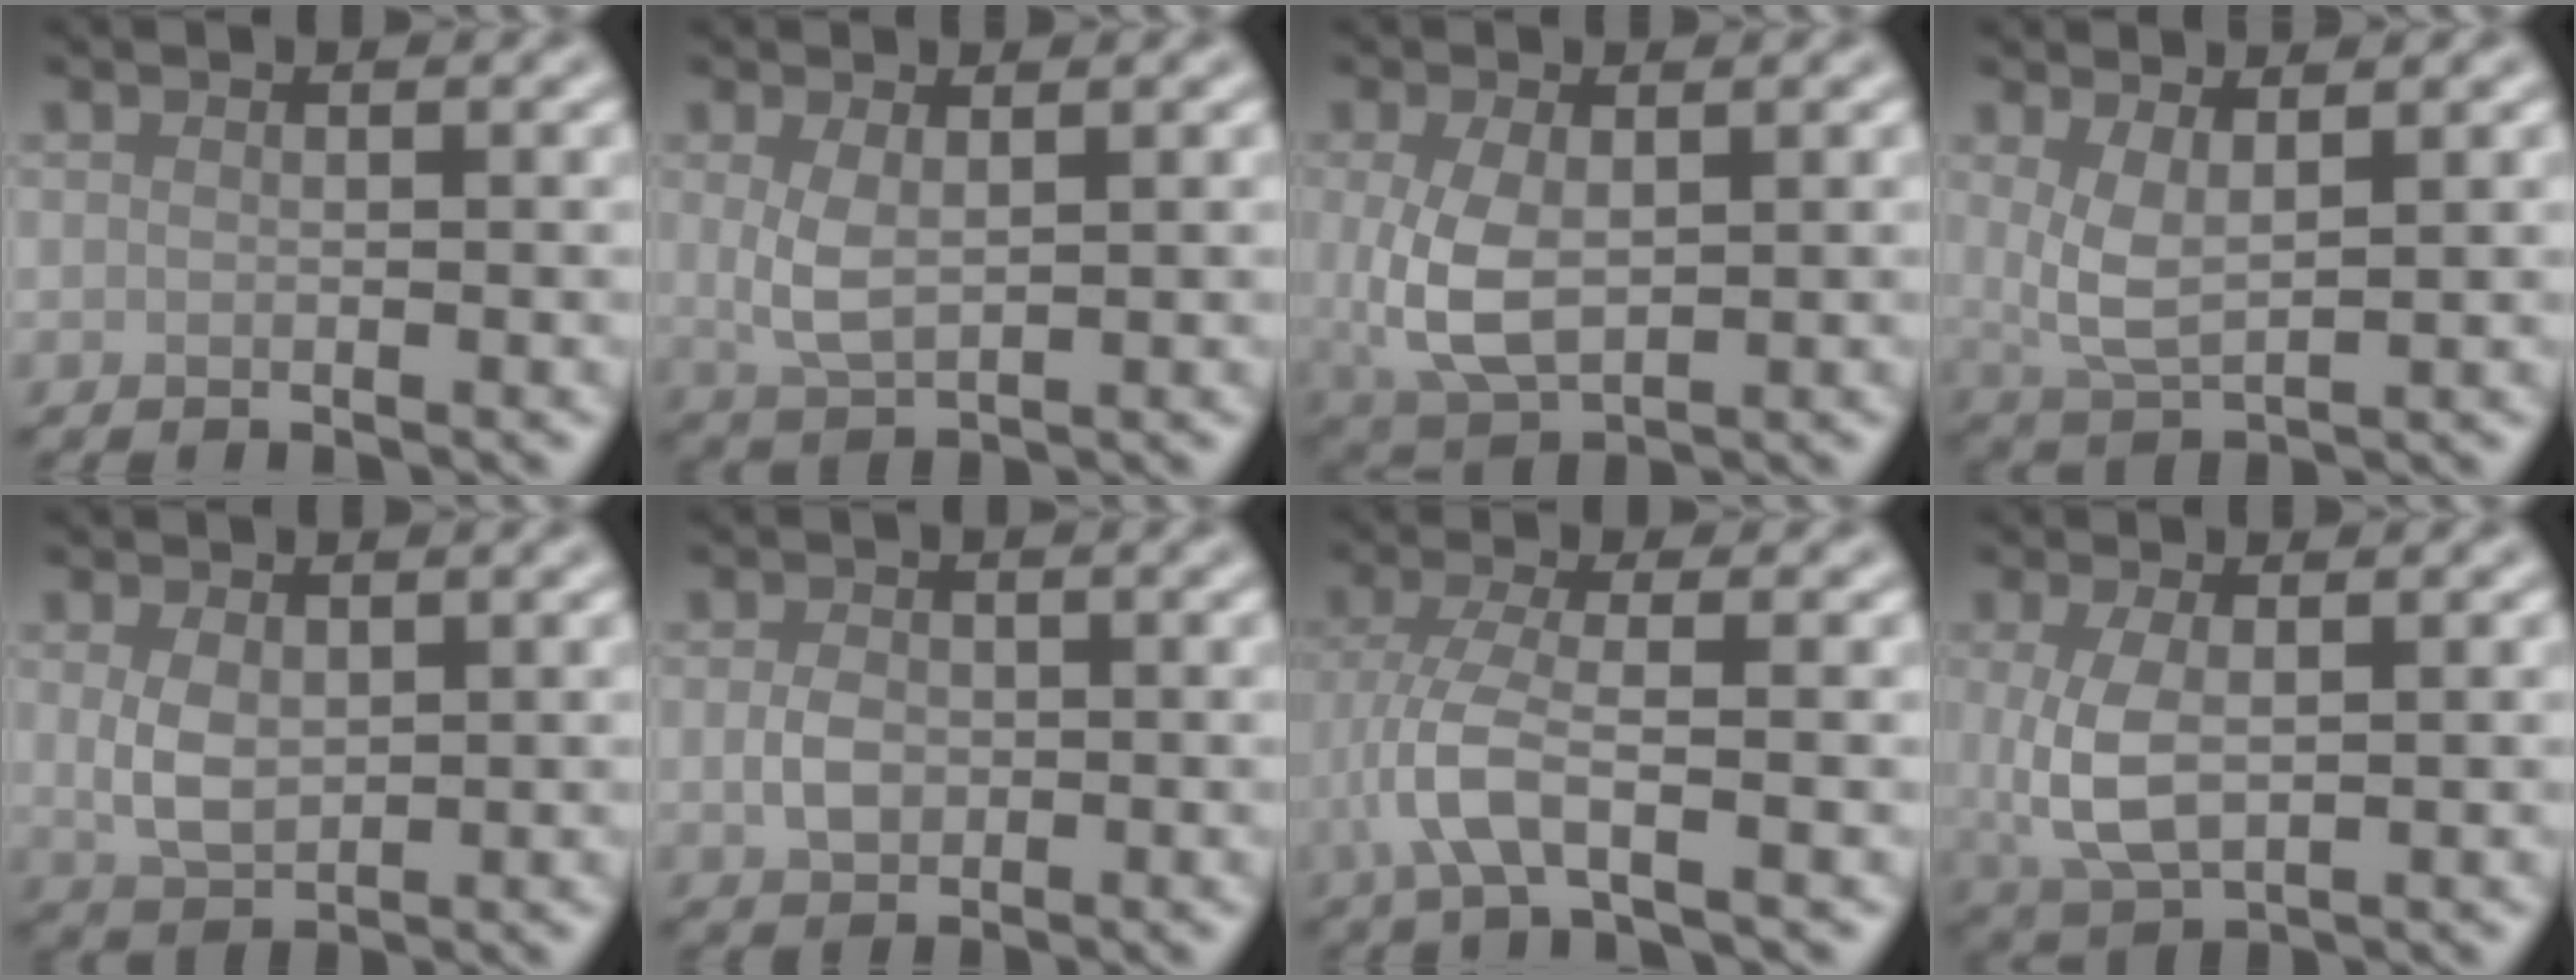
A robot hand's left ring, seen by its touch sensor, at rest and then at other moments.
{"total": 2.8, "force": [0.6, 1.3, 2.4], "torque": [-0.057, -0.005, 0.017]}
{"total": 5.2, "force": [0.0, 3.0, 4.3], "torque": [-0.105, -0.007, 0.008]}
{"total": 3.4, "force": [1.3, 1.2, 2.9], "torque": [-0.063, -0.009, 0.030]}
{"total": 3.2, "force": [0.5, 2.1, 2.4], "torque": [-0.056, -0.002, 0.015]}
{"total": 2.4, "force": [-0.2, 1.8, 1.5], "torque": [-0.031, -0.002, -0.007]}
{"total": 4.2, "force": [-1.4, 1.0, 3.8], "torque": [-0.086, -0.002, -0.035]}
{"total": 4.7, "force": [0.1, 2.4, 4.0], "torque": [-0.100, -0.006, 0.007]}